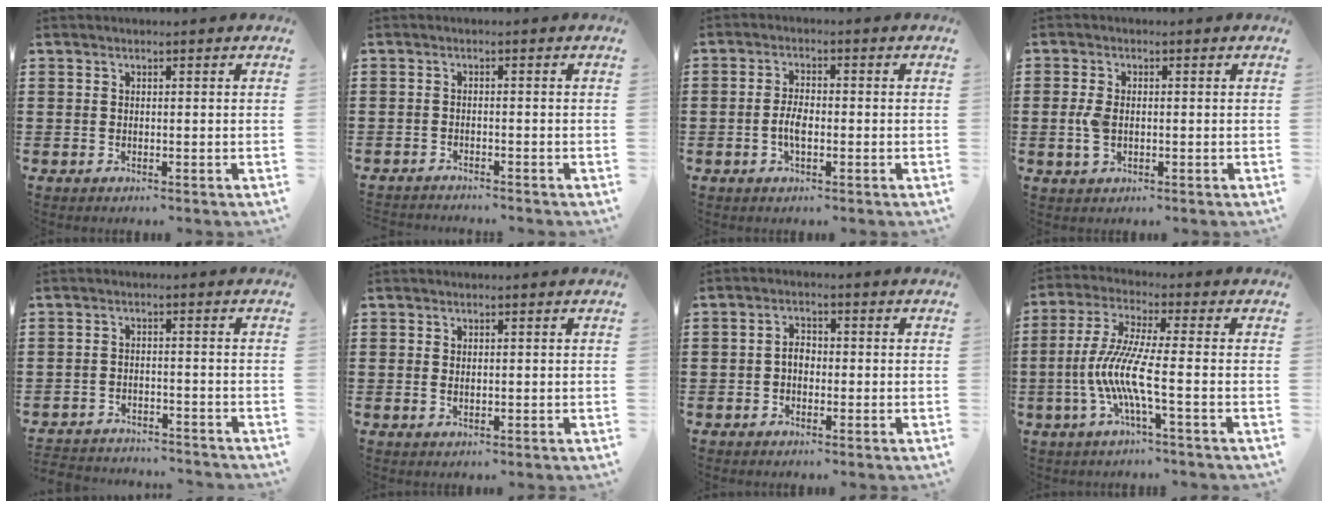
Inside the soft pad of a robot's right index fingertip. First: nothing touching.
{"total": 1.4, "force": [-1.4, 0.0, -0.1], "torque": [-0.003, 0.002, -0.030]}
{"total": 3.5, "force": [-0.9, 1.5, 3.1], "torque": [-0.072, -0.001, -0.020]}
{"total": 3.2, "force": [-0.2, 1.9, 2.6], "torque": [-0.067, 0.000, -0.009]}
{"total": 2.9, "force": [-2.9, 0.3, -0.1], "torque": [-0.005, 0.000, -0.063]}
{"total": 0.7, "force": [0.3, 0.5, 0.4], "torque": [-0.010, 0.006, 0.004]}
{"total": 2.5, "force": [-0.5, 1.6, 1.9], "torque": [-0.043, 0.001, -0.014]}
{"total": 8.8, "force": [-2.5, 0.7, 8.4], "torque": [-0.194, -0.020, -0.060]}